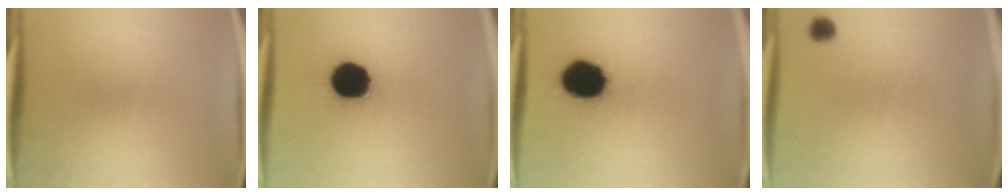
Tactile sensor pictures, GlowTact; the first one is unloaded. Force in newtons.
{"total": 16.2}
{"total": 15.8}
{"total": 2.3}